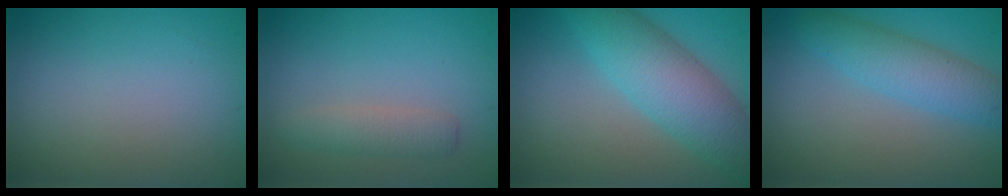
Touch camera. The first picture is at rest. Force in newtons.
{"total": 2.0, "press": 2.0, "slide": 0.2}
{"total": 6.5, "press": 6.5, "slide": 0.1}
{"total": 4.1, "press": 4.1, "slide": 0.1}